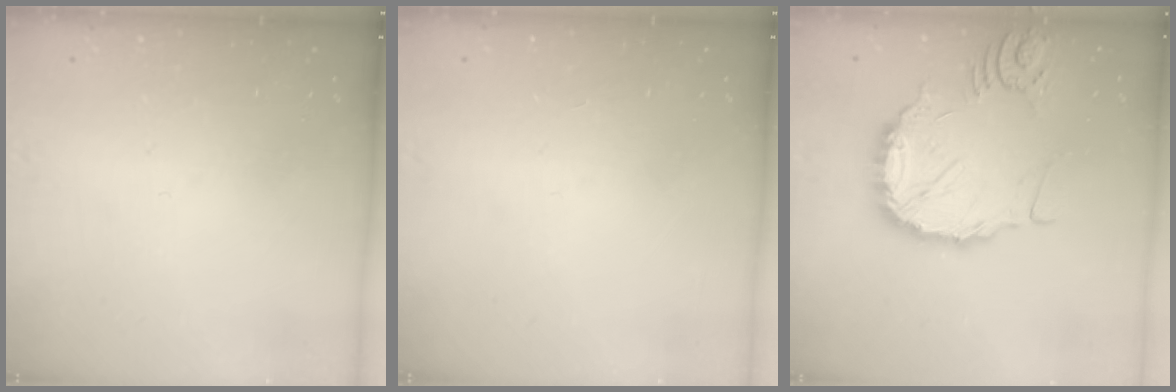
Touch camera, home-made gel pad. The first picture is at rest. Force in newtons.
{"total": 1.4, "press": 1.4, "slide": 0.0}
{"total": 14.6, "press": 14.5, "slide": 1.9}